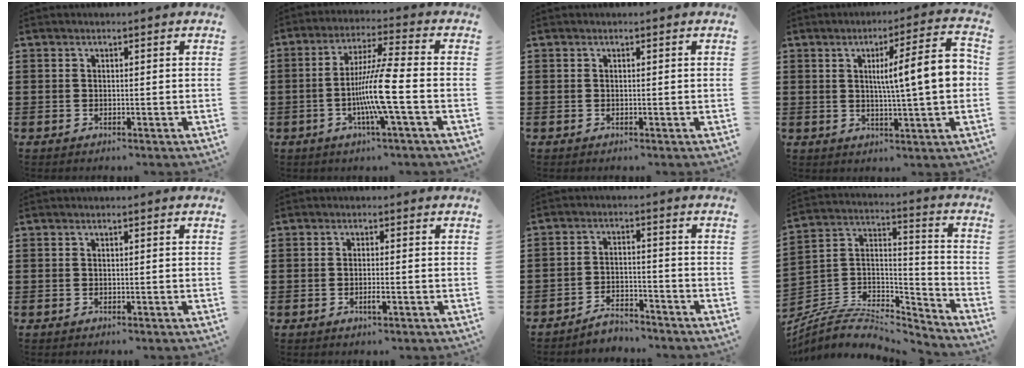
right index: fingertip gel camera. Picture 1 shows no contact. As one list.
[{"total": 10.1, "force": [-2.7, -0.4, 9.7], "torque": [-0.194, -0.018, -0.059]}, {"total": 0.0}, {"total": 10.6, "force": [1.2, 1.1, 10.5], "torque": [-0.174, -0.004, 0.014]}, {"total": 0.0}, {"total": 2.2, "force": [-0.9, 0.2, 2.0], "torque": [-0.041, -0.004, -0.018]}, {"total": 3.9, "force": [-3.8, 0.6, 0.4], "torque": [-0.011, 0.008, -0.078]}, {"total": 6.1, "force": [-4.8, 2.9, 2.5], "torque": [-0.063, 0.001, -0.098]}]